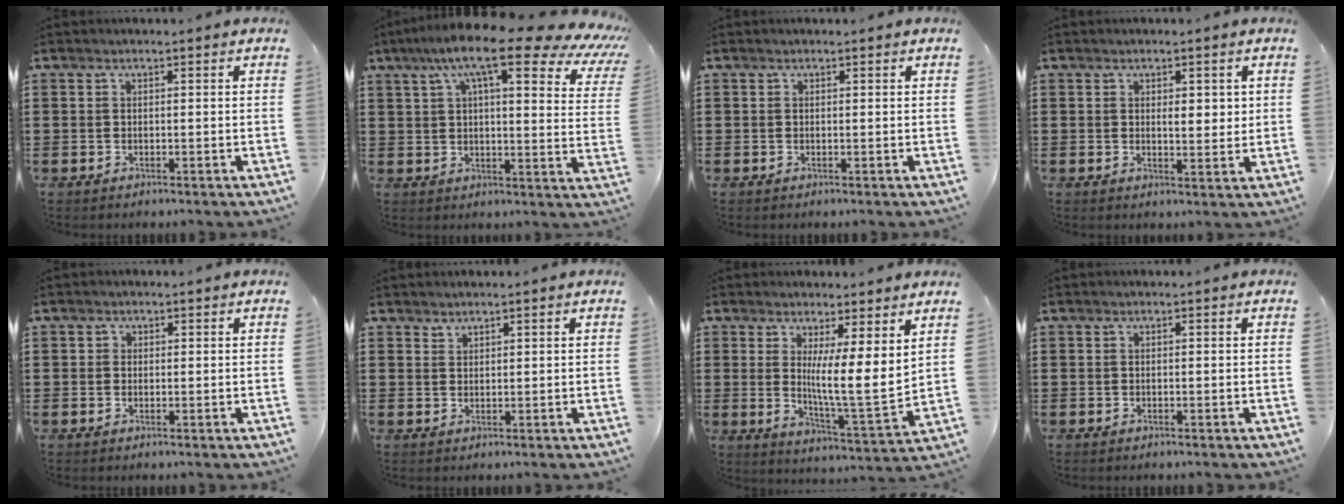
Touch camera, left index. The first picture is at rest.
{"total": 13.6, "force": [9.3, 2.8, 9.6], "torque": [-0.182, -0.028, 0.150]}
{"total": 0.0}
{"total": 2.6, "force": [0.9, 1.2, 2.2], "torque": [-0.029, 0.000, 0.010]}
{"total": 0.6, "force": [0.1, 0.6, -0.1], "torque": [-0.001, 0.004, 0.001]}
{"total": 1.4, "force": [1.4, 0.2, 0.1], "torque": [-0.004, -0.001, 0.027]}
{"total": 7.5, "force": [3.4, 0.9, 6.6], "torque": [-0.118, -0.036, 0.055]}
{"total": 0.0}